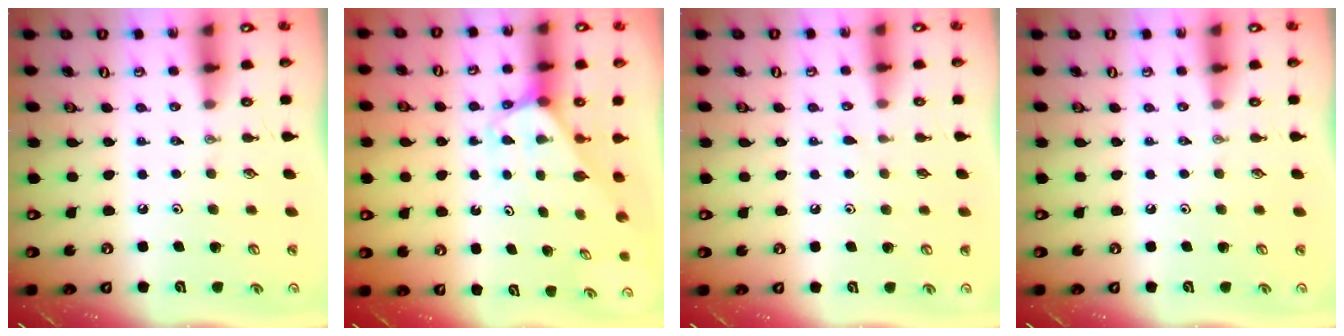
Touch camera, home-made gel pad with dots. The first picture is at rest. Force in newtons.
{"total": 2.4, "press": 2.4, "slide": 0.2}
{"total": 5.8, "press": 5.7, "slide": 0.6}
{"total": 0.0}